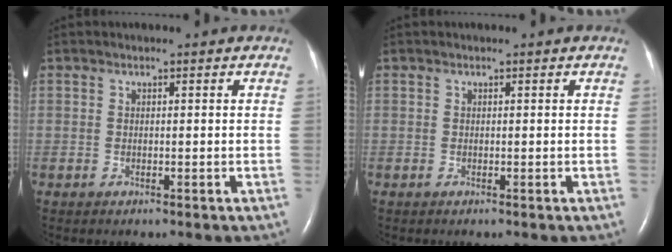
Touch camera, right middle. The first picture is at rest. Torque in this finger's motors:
{"motor_torque": [0.00, 0.00, 0.00, 0.00]}